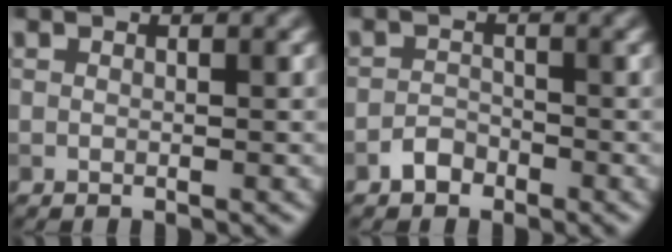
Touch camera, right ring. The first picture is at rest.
{"total": 1.7, "force": [-1.2, 1.1, 0.5], "torque": [-0.003, 0.005, -0.023]}